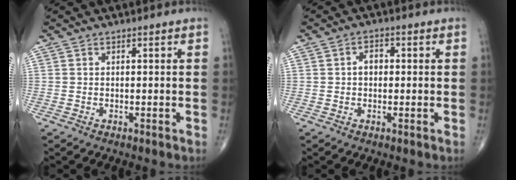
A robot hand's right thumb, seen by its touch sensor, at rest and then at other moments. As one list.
[{"total": 2.6, "force": [0.1, 1.9, 1.8], "torque": [-0.023, 0.011, -0.002]}]